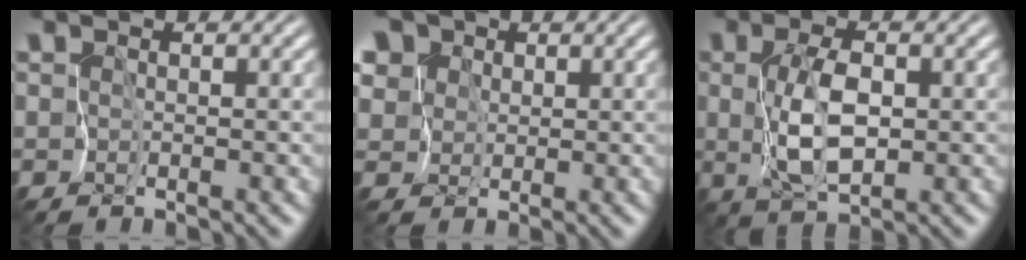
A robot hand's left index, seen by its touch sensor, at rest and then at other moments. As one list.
[{"total": 7.7, "force": [3.9, 6.0, 2.8], "torque": [-0.075, 0.018, 0.048]}, {"total": 4.4, "force": [0.0, 2.2, 3.9], "torque": [-0.089, -0.002, 0.007]}]